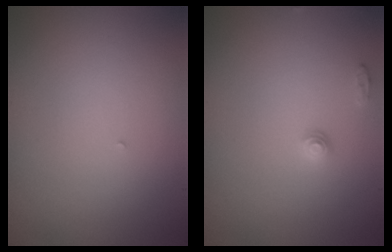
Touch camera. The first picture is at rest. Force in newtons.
{"total": 1.0, "press": 1.0, "slide": 0.1}